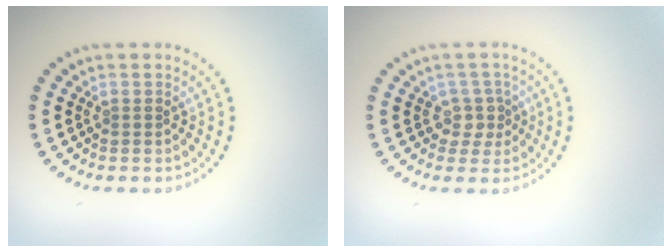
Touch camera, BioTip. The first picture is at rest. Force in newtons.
{"total": 2.0, "press": 1.5, "slide": 1.3}